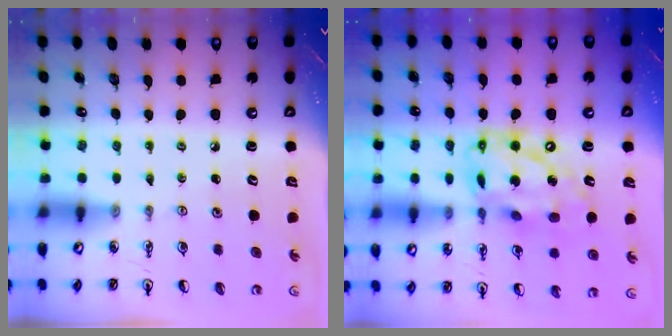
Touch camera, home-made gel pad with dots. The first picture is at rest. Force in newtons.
{"total": 18.1, "press": 18.0, "slide": 2.0}